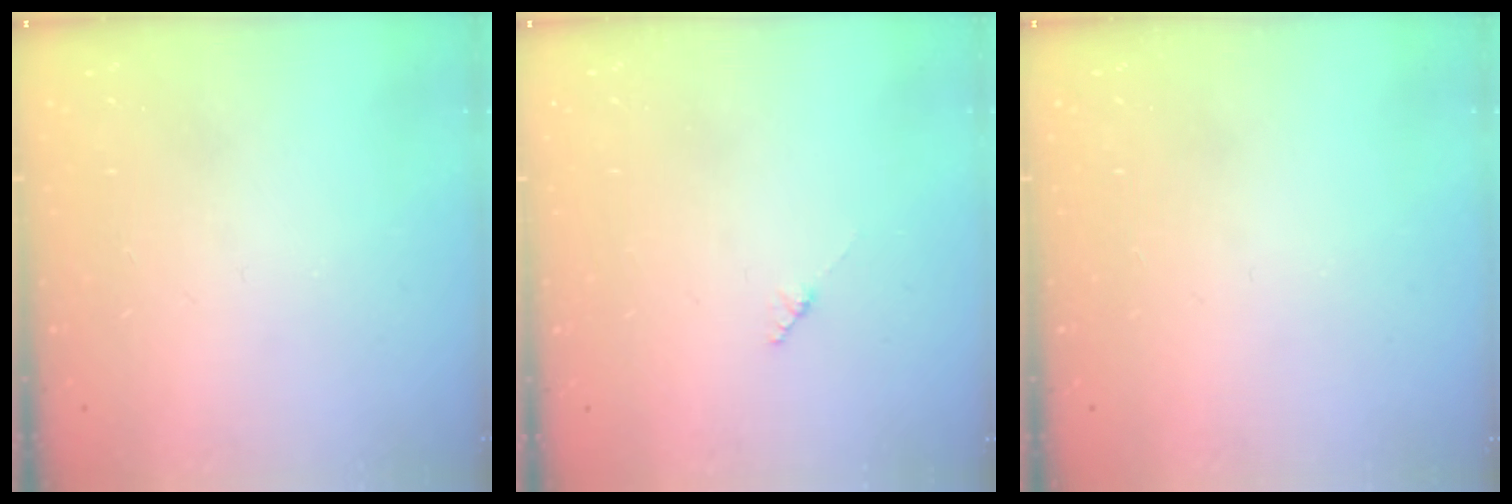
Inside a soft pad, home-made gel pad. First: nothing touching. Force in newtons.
{"total": 1.9, "press": 1.9, "slide": 0.2}
{"total": 0.0}